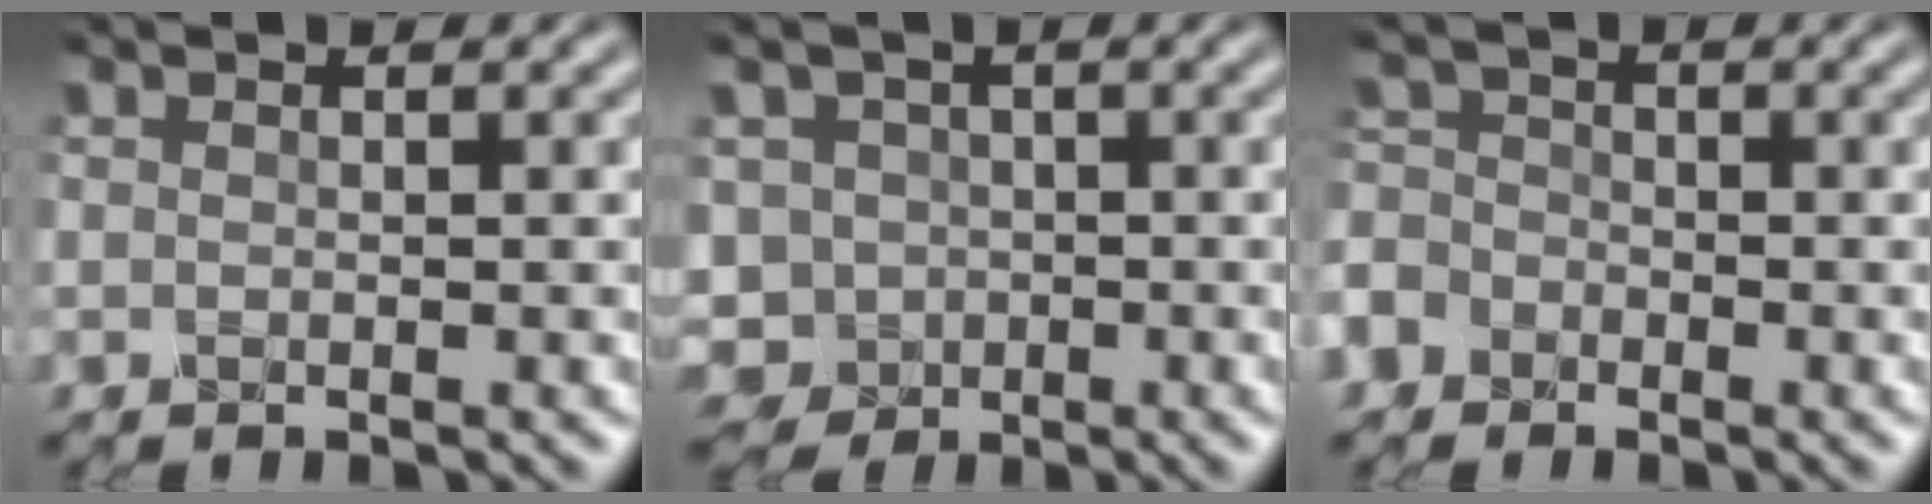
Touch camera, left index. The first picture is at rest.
{"total": 5.5, "force": [-1.8, 5.0, 1.4], "torque": [-0.022, -0.001, -0.046]}
{"total": 4.3, "force": [-2.9, 3.1, 1.0], "torque": [-0.015, -0.006, -0.056]}